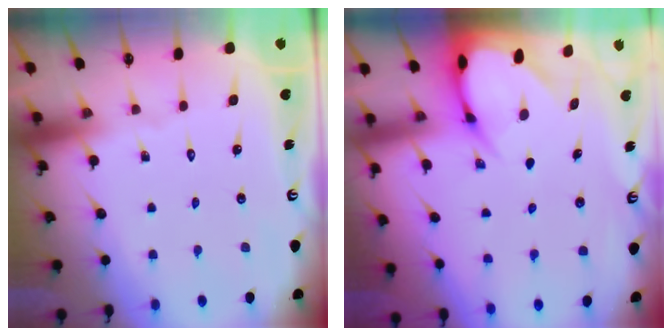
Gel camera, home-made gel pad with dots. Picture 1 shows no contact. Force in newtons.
{"total": 4.9, "press": 4.8, "slide": 0.7}